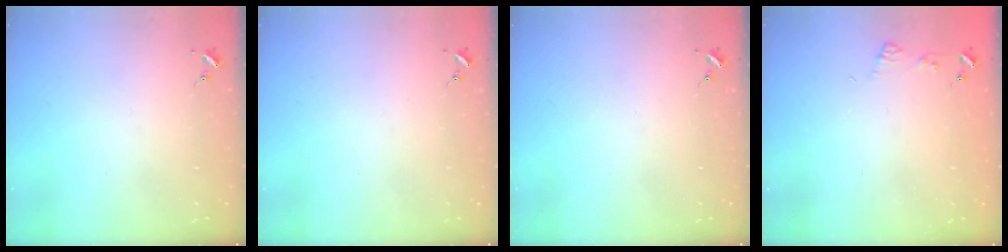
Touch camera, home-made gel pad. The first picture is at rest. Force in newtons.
{"total": 0.0}
{"total": 0.0}
{"total": 5.4, "press": 5.4, "slide": 0.5}